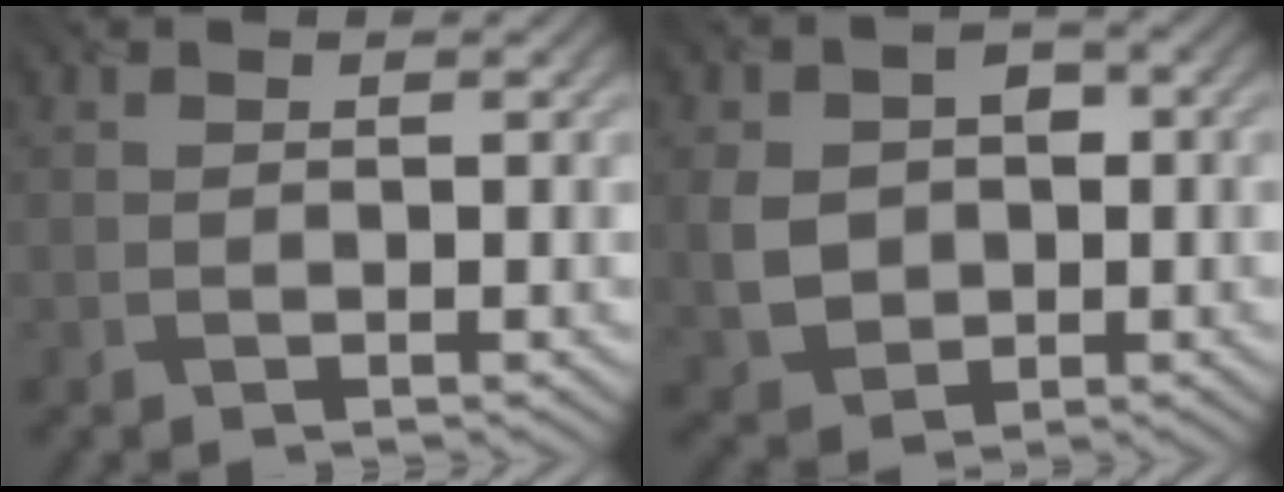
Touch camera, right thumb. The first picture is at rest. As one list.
[{"total": 5.6, "force": [0.0, 4.7, 3.0], "torque": [-0.066, -0.001, 0.000]}]